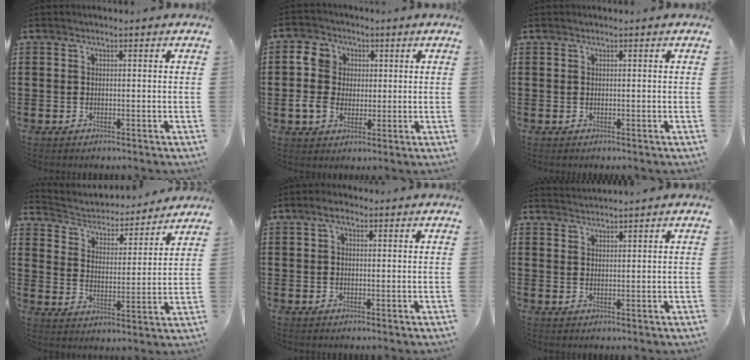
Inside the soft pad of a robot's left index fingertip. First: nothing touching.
{"total": 6.7, "force": [0.3, 6.0, 3.0], "torque": [-0.089, 0.015, 0.003]}
{"total": 0.0}
{"total": 3.5, "force": [3.3, 1.0, 0.5], "torque": [-0.033, -0.028, 0.048]}
{"total": 2.4, "force": [0.9, 1.3, 1.8], "torque": [-0.038, 0.009, 0.014]}
{"total": 1.7, "force": [1.6, -0.3, -0.2], "torque": [0.001, 0.000, 0.033]}